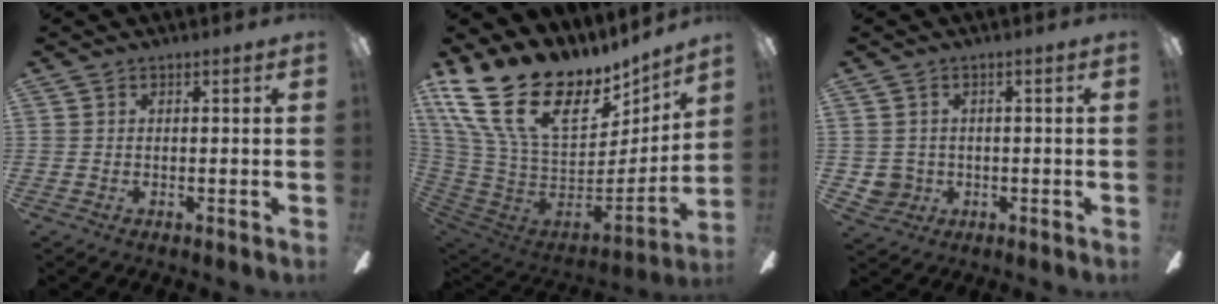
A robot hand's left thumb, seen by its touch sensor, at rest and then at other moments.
{"total": 24.8, "force": [14.3, 13.3, 15.2], "torque": [-0.313, -0.111, 0.274]}
{"total": 3.6, "force": [0.1, 3.5, 0.4], "torque": [-0.022, 0.007, 0.004]}